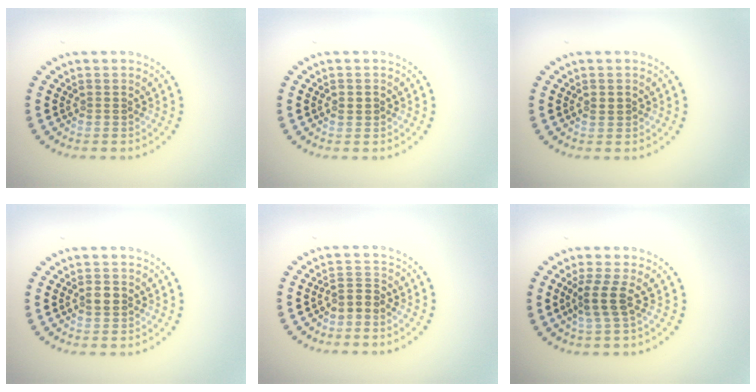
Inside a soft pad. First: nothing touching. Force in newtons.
{"total": 0.9, "press": 0.9, "slide": 0.1}
{"total": 0.8, "press": 0.8, "slide": 0.1}
{"total": 1.6, "press": 1.6, "slide": 0.3}
{"total": 2.0, "press": 1.4, "slide": 1.4}
{"total": 2.5, "press": 2.0, "slide": 1.6}